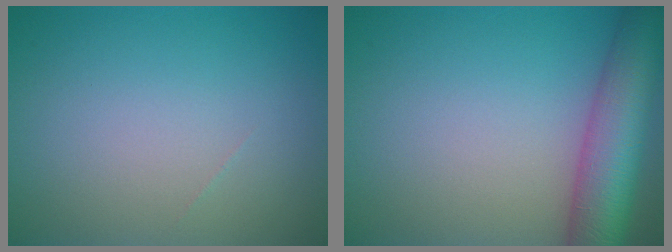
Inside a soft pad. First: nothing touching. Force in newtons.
{"total": 8.5, "press": 8.5, "slide": 0.4}